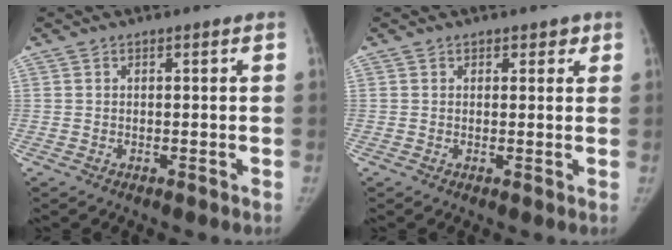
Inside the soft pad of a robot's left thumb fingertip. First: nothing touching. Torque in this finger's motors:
{"motor_torque": [-0.17, 0.04, 0.03, 0.07, 0.00]}